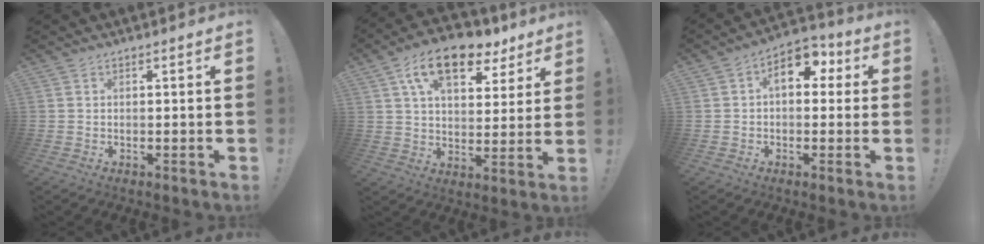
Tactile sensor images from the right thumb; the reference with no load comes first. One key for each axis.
{"total": 15.9, "fx": 9.2, "fy": 8.3, "fz": 10.0, "tx": -0.155, "ty": -0.044, "tz": 0.161}
{"total": 10.1, "fx": 2.8, "fy": 6.0, "fz": 7.6, "tx": -0.109, "ty": -0.002, "tz": 0.050}